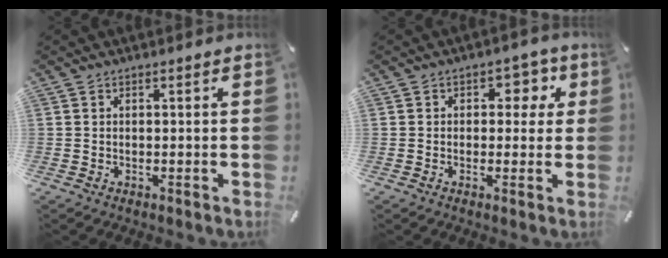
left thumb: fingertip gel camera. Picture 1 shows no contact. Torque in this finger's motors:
{"motor_torque": [0.40, 0.58, 0.28, -0.29, 0.12]}